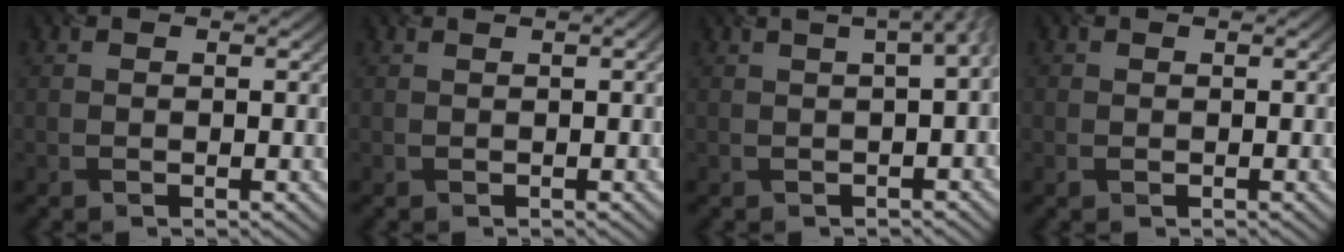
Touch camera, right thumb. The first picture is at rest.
{"total": 1.5, "force": [0.5, 0.3, 1.4], "torque": [-0.017, 0.005, 0.006]}
{"total": 6.5, "force": [0.9, 2.7, 5.8], "torque": [-0.047, 0.029, -0.005]}
{"total": 0.9, "force": [-0.2, 0.7, 0.5], "torque": [-0.012, -0.003, -0.001]}